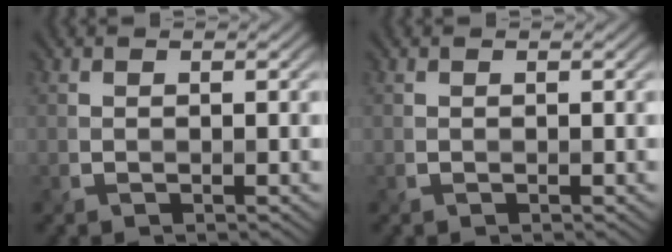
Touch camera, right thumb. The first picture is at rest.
{"total": 0.0}